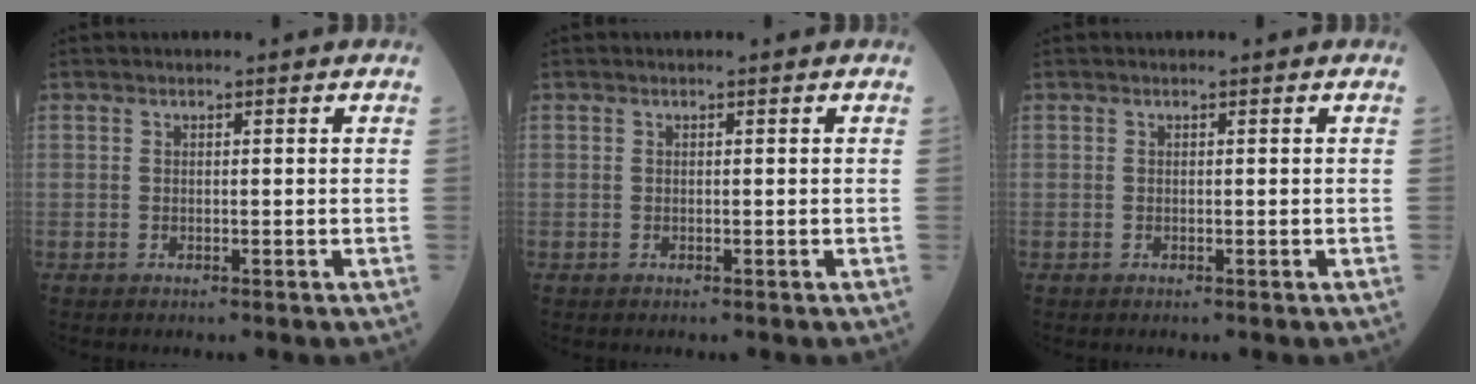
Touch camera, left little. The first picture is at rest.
{"total": 0.0}
{"total": 0.0}